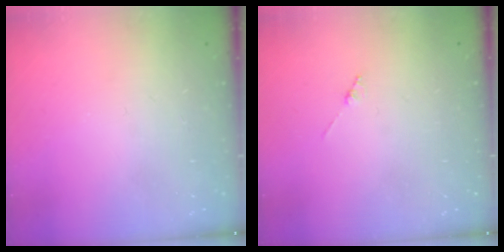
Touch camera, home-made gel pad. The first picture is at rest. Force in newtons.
{"total": 1.3, "press": 1.3, "slide": 0.3}